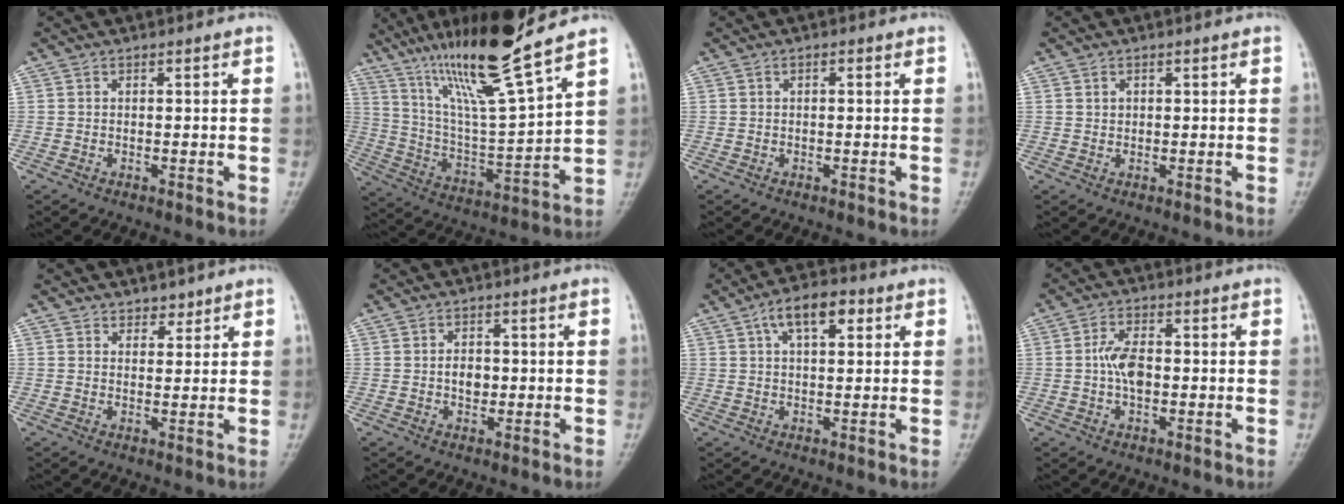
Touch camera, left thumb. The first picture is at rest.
{"total": 19.0, "force": [13.8, 0.4, 13.1], "torque": [-0.216, -0.066, 0.254]}
{"total": 0.9, "force": [0.3, 0.5, 0.7], "torque": [-0.010, 0.002, 0.002]}
{"total": 1.1, "force": [0.4, 0.9, 0.6], "torque": [-0.003, 0.000, 0.008]}
{"total": 2.6, "force": [2.1, 1.5, 0.5], "torque": [0.013, -0.013, 0.027]}
{"total": 3.0, "force": [-0.1, 2.2, 2.0], "torque": [-0.019, 0.002, -0.003]}
{"total": 8.0, "force": [3.3, 3.9, 6.2], "torque": [-0.092, 0.010, 0.046]}
{"total": 5.5, "force": [-0.2, 3.1, 4.5], "torque": [-0.082, 0.009, -0.009]}